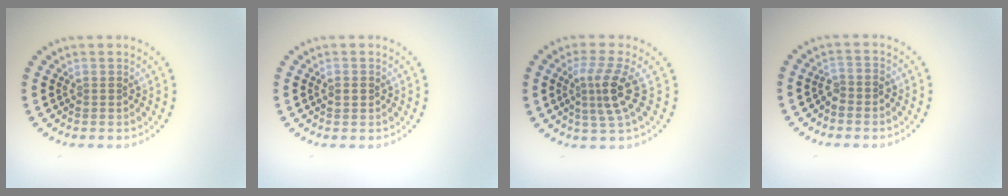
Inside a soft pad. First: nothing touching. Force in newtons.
{"total": 1.2, "press": 1.2, "slide": 0.1}
{"total": 3.5, "press": 2.8, "slide": 2.1}
{"total": 1.4, "press": 1.1, "slide": 0.9}